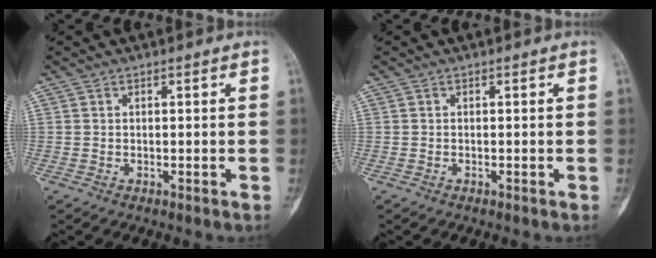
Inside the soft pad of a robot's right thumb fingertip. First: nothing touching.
{"total": 0.0}